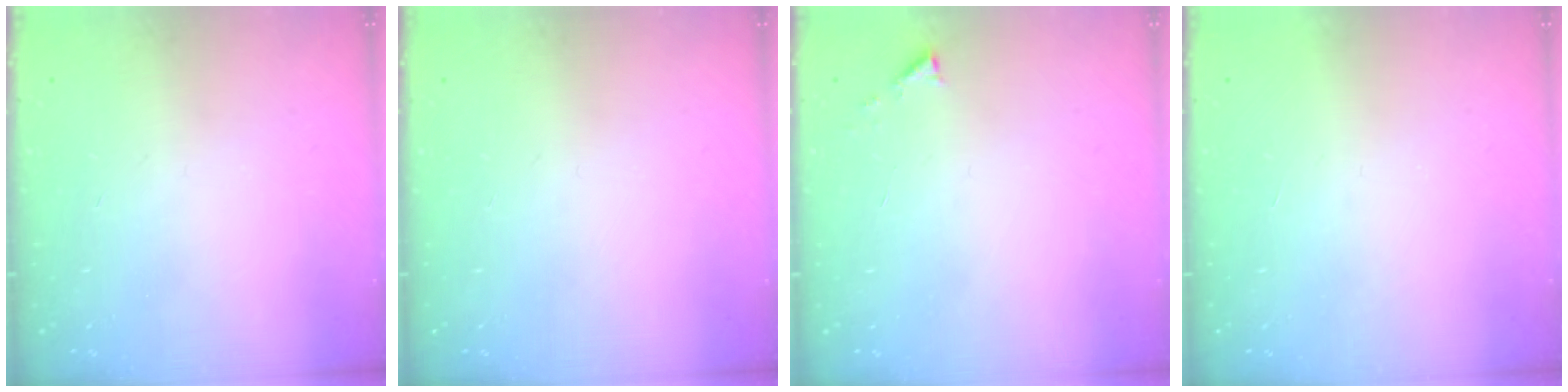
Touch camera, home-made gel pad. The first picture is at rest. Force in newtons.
{"total": 0.0}
{"total": 2.9, "press": 2.9, "slide": 0.4}
{"total": 1.5, "press": 1.5, "slide": 0.1}